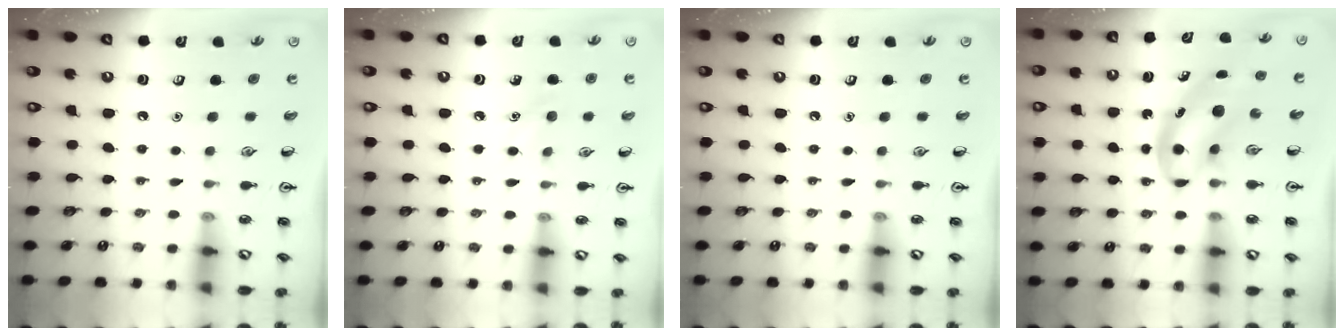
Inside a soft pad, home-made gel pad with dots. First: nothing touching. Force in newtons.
{"total": 6.1, "press": 5.9, "slide": 1.9}
{"total": 0.0}
{"total": 5.9, "press": 5.9, "slide": 0.6}